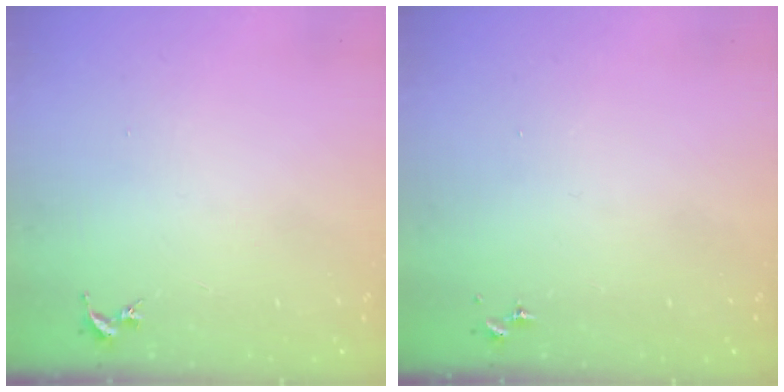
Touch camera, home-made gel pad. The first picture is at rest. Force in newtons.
{"total": 0.0}